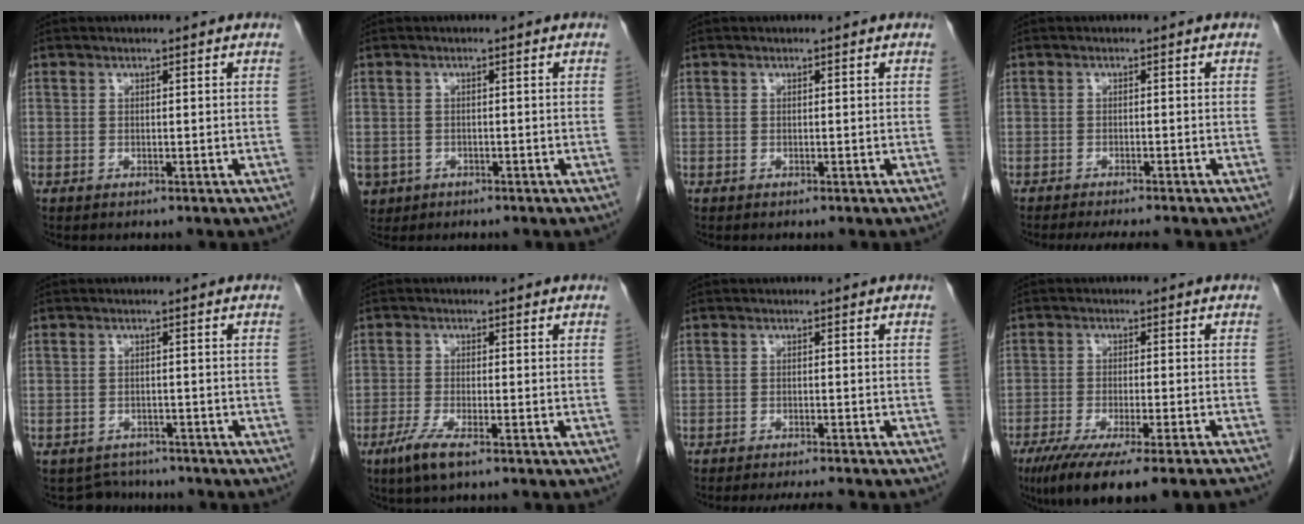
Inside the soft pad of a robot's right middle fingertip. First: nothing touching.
{"total": 3.9, "force": [-1.9, 3.3, 0.8], "torque": [-0.018, 0.001, -0.028]}
{"total": 0.0}
{"total": 5.7, "force": [-4.9, 0.5, 2.8], "torque": [-0.030, -0.009, -0.071]}
{"total": 3.6, "force": [-3.2, 1.4, -0.9], "torque": [0.011, 0.007, -0.048]}
{"total": 4.2, "force": [-2.6, 0.5, 3.2], "torque": [-0.073, -0.012, -0.051]}
{"total": 5.3, "force": [-4.8, 0.1, 2.1], "torque": [-0.024, -0.010, -0.070]}
{"total": 14.6, "force": [-11.6, 0.4, 8.9], "torque": [-0.118, -0.038, -0.179]}